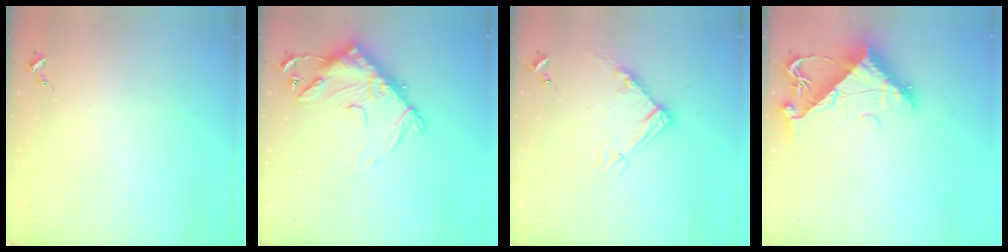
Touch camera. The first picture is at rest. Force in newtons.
{"total": 15.5, "press": 15.4, "slide": 1.5}
{"total": 10.5, "press": 10.4, "slide": 1.2}
{"total": 12.6, "press": 12.5, "slide": 1.3}